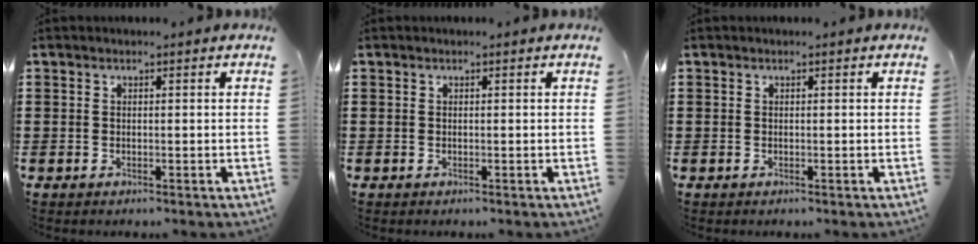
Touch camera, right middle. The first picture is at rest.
{"total": 0.0}
{"total": 0.0}